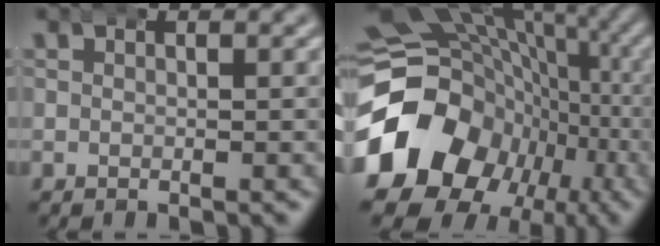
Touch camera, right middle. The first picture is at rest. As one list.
[{"total": 20.1, "force": [-5.1, 16.5, 10.3], "torque": [-0.186, -0.052, -0.079]}]